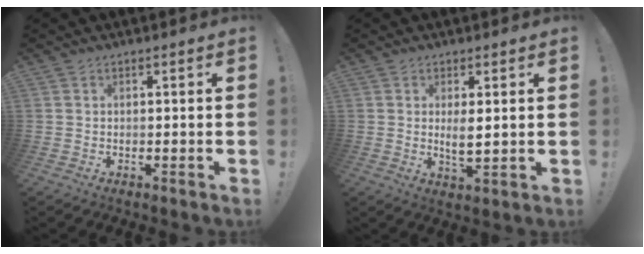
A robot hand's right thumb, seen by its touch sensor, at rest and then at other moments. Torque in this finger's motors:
{"motor_torque": [-0.20, 0.33, 0.14, 0.31, 0.04]}